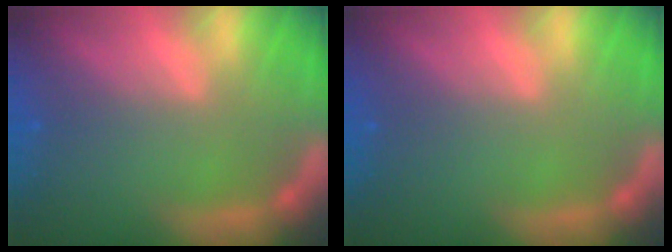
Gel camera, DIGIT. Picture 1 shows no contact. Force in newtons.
{"total": 0.0}